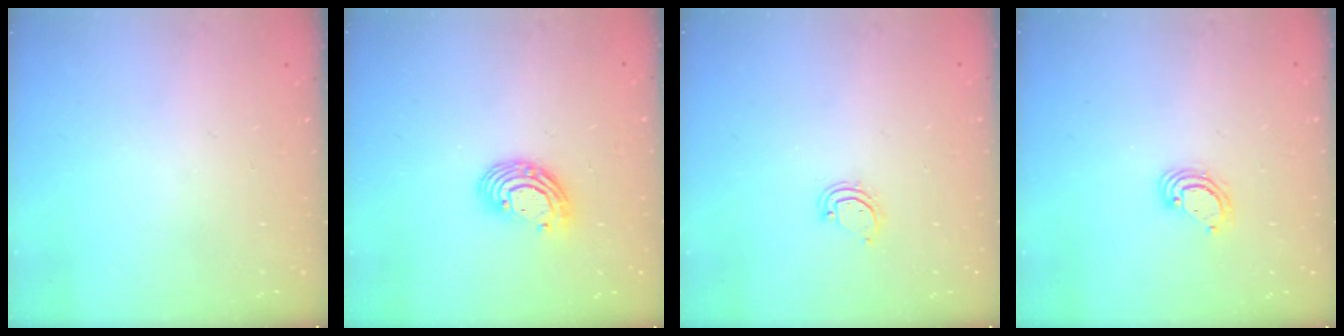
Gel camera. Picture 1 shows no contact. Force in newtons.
{"total": 9.0, "press": 9.0, "slide": 0.7}
{"total": 3.6, "press": 3.6, "slide": 0.2}
{"total": 3.9, "press": 3.9, "slide": 0.1}